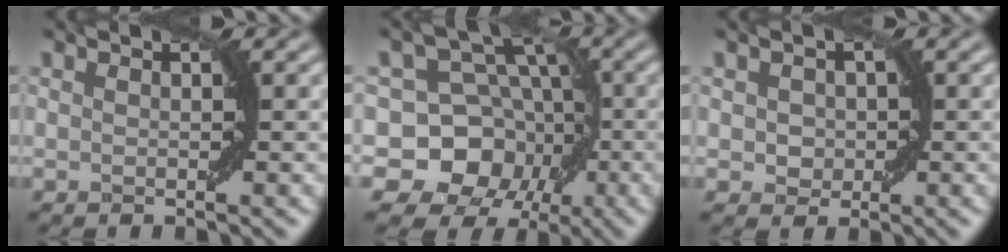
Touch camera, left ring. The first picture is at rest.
{"total": 10.8, "force": [-3.0, 9.7, 3.7], "torque": [-0.046, 0.016, -0.081]}
{"total": 1.9, "force": [0.1, 1.6, 0.9], "torque": [-0.013, 0.000, -0.001]}